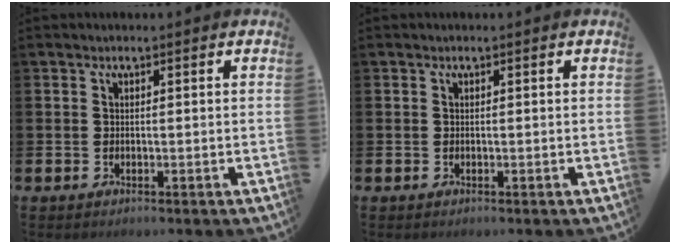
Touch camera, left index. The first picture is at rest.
{"total": 0.0}